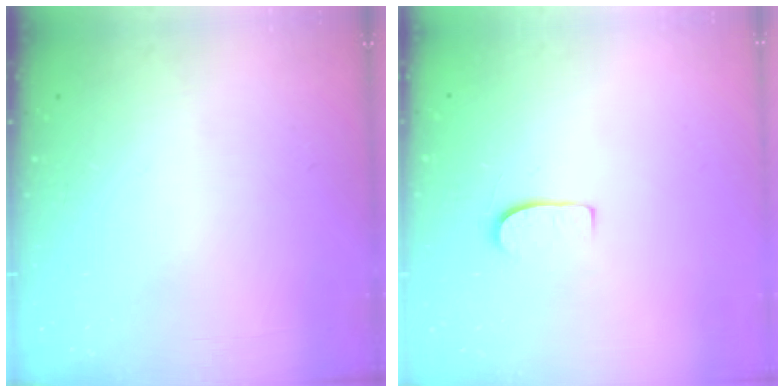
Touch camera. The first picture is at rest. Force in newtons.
{"total": 5.9, "press": 5.9, "slide": 0.5}